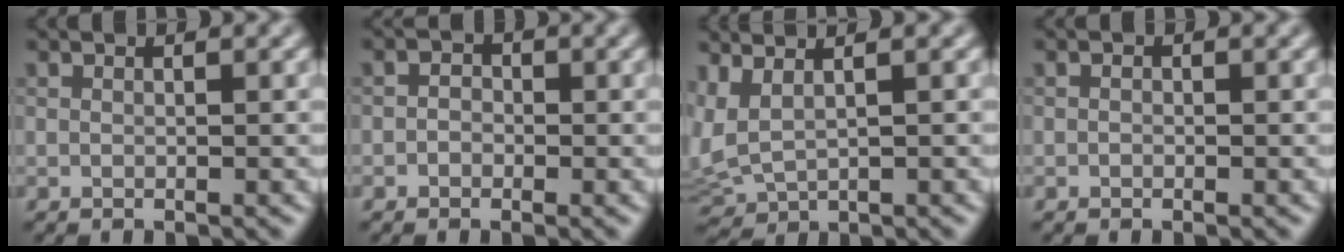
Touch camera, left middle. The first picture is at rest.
{"total": 1.7, "force": [-0.3, 1.5, 0.8], "torque": [-0.008, 0.016, -0.020]}
{"total": 2.2, "force": [0.9, 0.8, 1.8], "torque": [-0.058, 0.008, 0.032]}
{"total": 0.5, "force": [-0.4, 0.3, 0.1], "torque": [-0.003, 0.004, -0.002]}